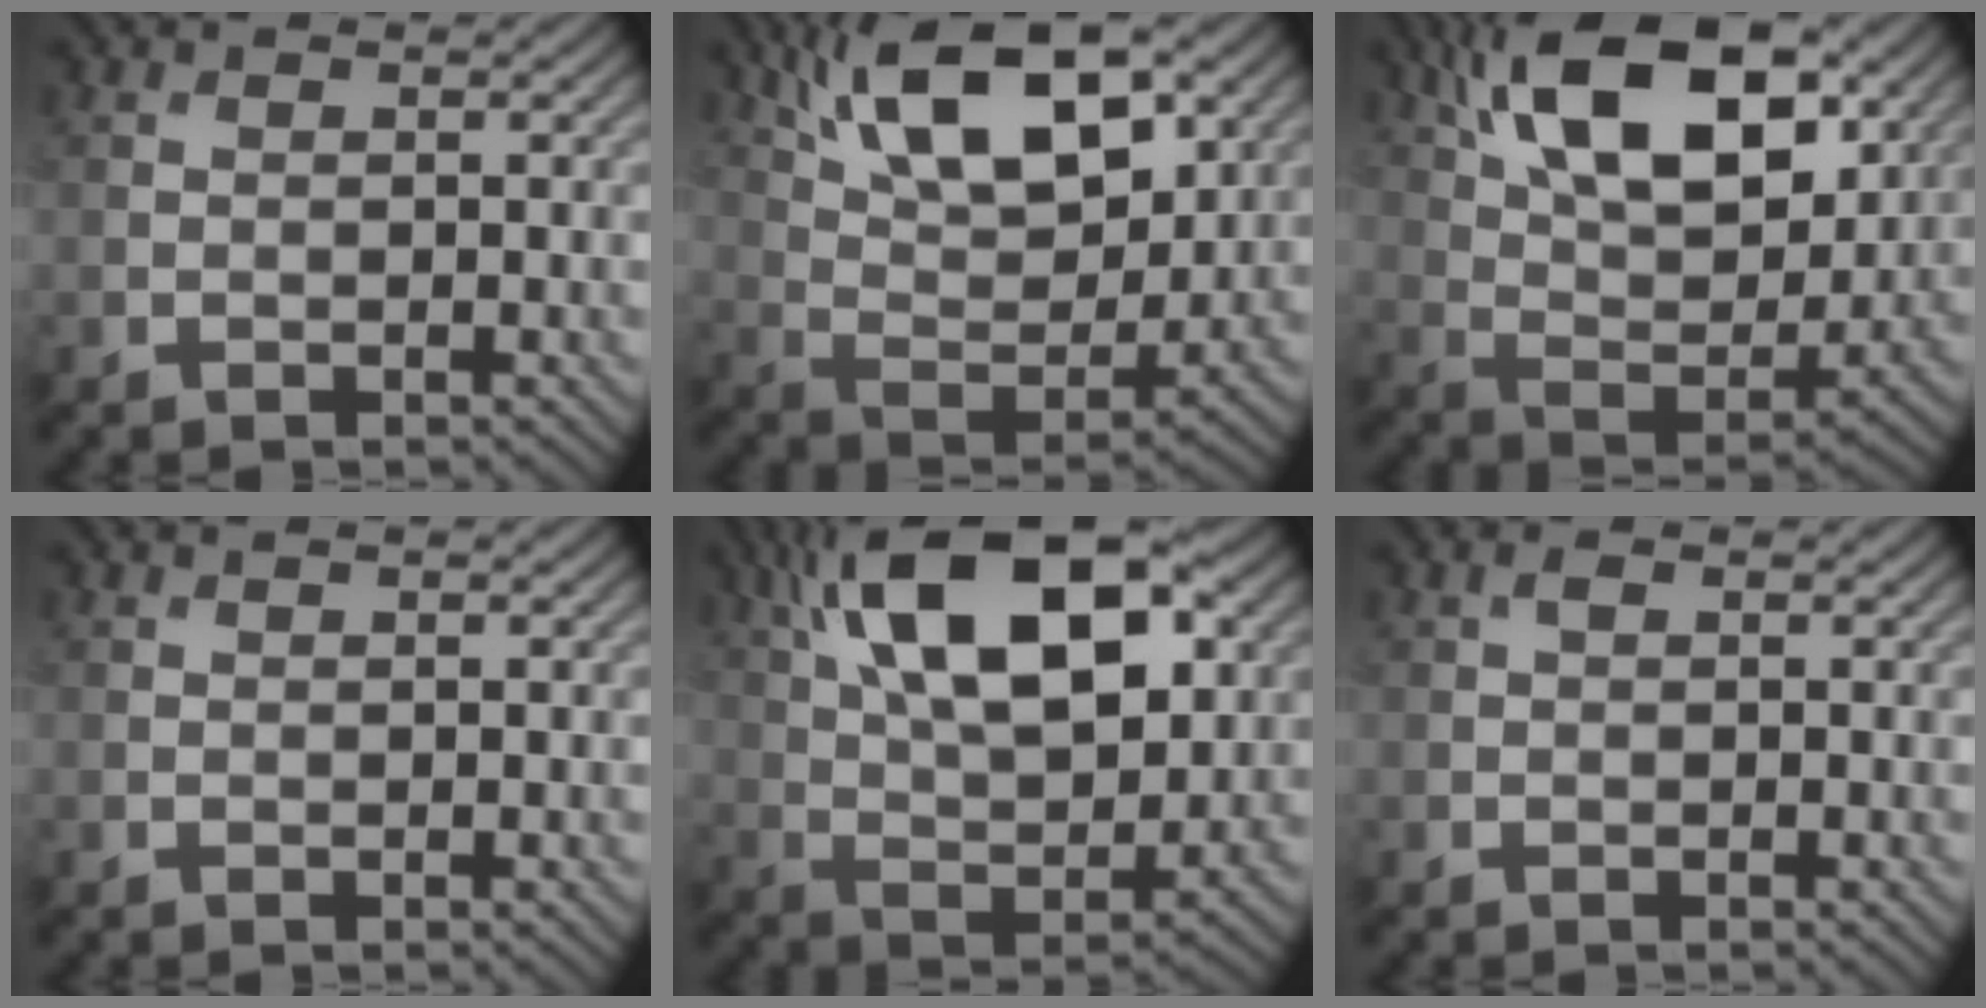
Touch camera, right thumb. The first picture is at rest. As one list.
[{"total": 14.4, "force": [7.7, 6.4, 10.4], "torque": [-0.195, 0.002, 0.126]}, {"total": 17.0, "force": [8.3, 8.1, 12.4], "torque": [-0.227, 0.010, 0.131]}, {"total": 0.0}, {"total": 17.9, "force": [7.5, 8.4, 13.9], "torque": [-0.265, 0.026, 0.113]}, {"total": 0.6, "force": [0.2, 0.2, 0.5], "torque": [-0.013, 0.003, 0.002]}]